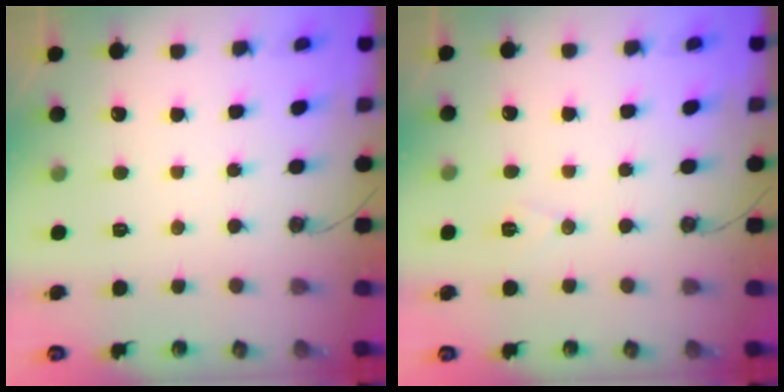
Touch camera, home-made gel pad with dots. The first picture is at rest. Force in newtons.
{"total": 6.5, "press": 4.6, "slide": 4.6}